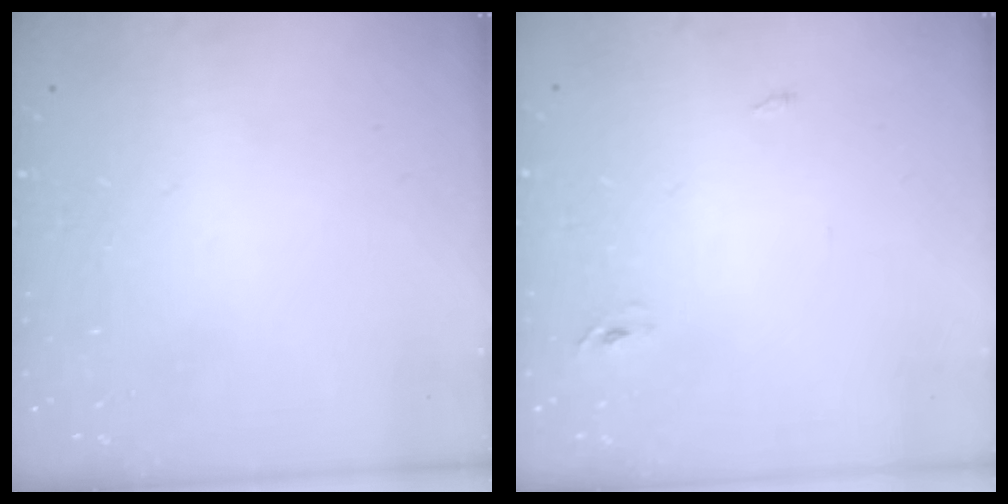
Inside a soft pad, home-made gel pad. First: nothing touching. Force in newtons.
{"total": 2.4, "press": 2.1, "slide": 1.0}